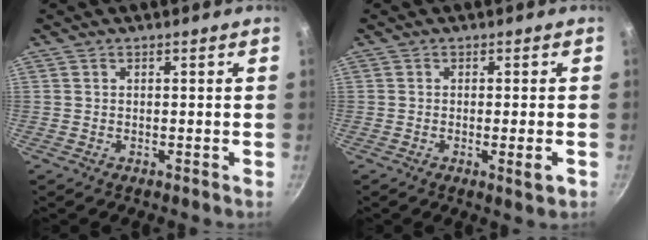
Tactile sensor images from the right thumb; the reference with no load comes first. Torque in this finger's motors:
{"motor_torque": [-0.07, 0.01, -0.15, -0.22, -0.01]}